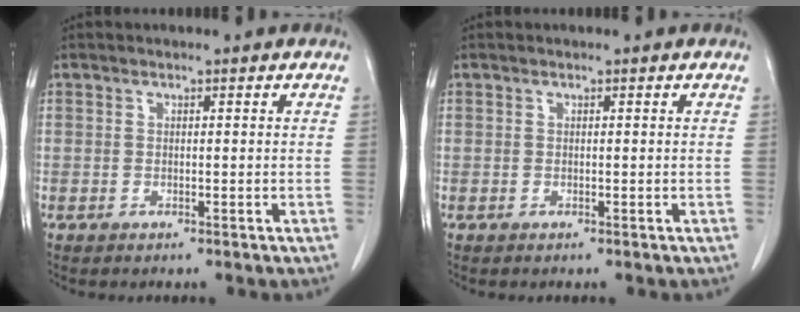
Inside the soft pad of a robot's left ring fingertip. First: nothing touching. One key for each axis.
{"total": 0.0}